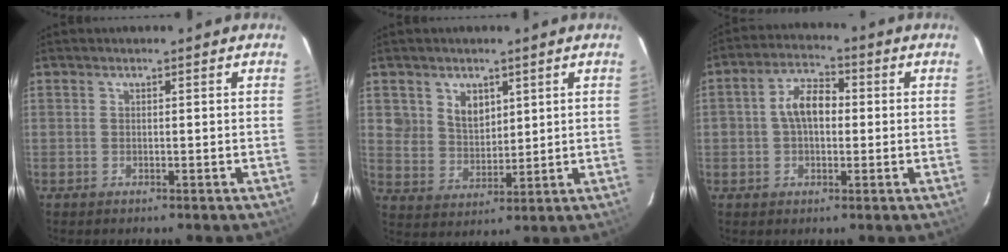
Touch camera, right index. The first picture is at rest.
{"total": 6.9, "force": [3.3, 5.5, 2.5], "torque": [-0.042, 0.006, 0.072]}
{"total": 6.9, "force": [0.1, 4.5, 5.3], "torque": [-0.097, 0.021, 0.002]}